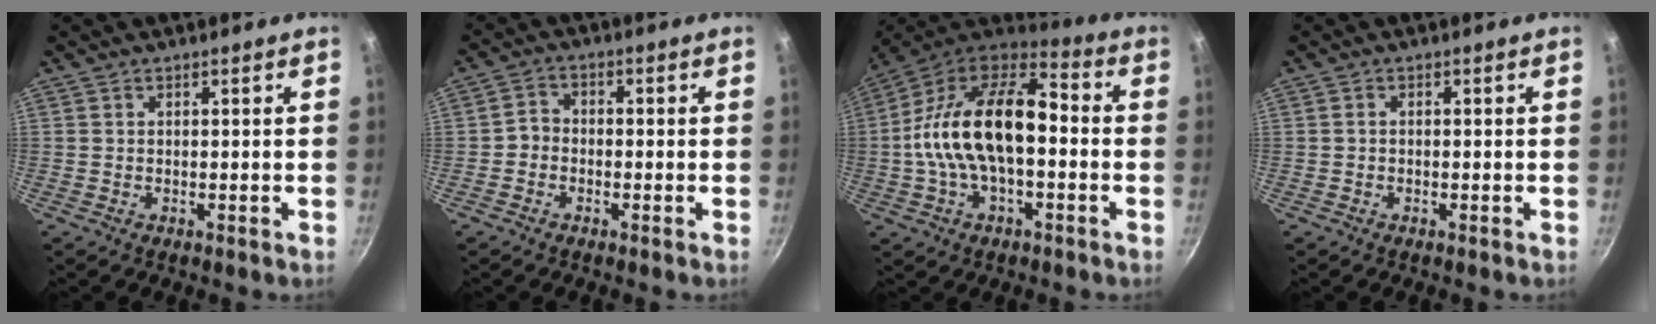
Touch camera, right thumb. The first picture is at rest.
{"total": 3.4, "force": [-1.1, 2.8, 1.5], "torque": [-0.015, 0.016, -0.029]}
{"total": 20.9, "force": [-0.7, 10.7, 18.0], "torque": [-0.324, 0.044, -0.018]}
{"total": 0.5, "force": [-0.2, 0.4, 0.3], "torque": [-0.003, 0.001, -0.007]}